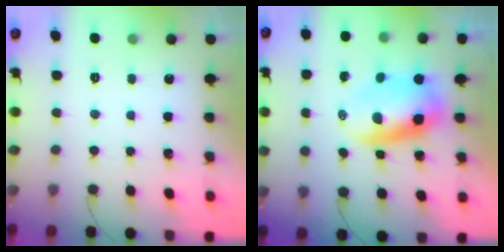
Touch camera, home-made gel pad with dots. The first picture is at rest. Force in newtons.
{"total": 7.4, "press": 7.2, "slide": 1.9}